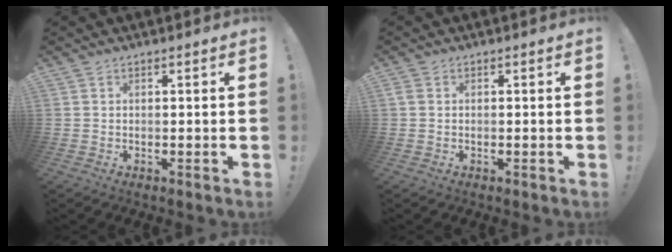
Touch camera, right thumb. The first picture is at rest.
{"total": 1.3, "force": [0.3, 1.1, 0.6], "torque": [-0.016, 0.005, 0.007]}